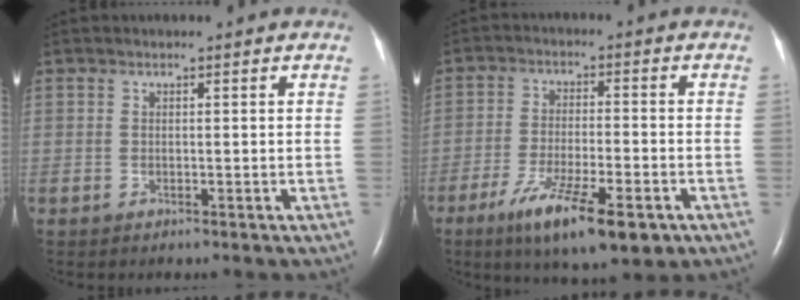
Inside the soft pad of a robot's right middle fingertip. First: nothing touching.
{"total": 12.5, "force": [-7.0, 2.6, 10.1], "torque": [-0.168, -0.022, -0.106]}